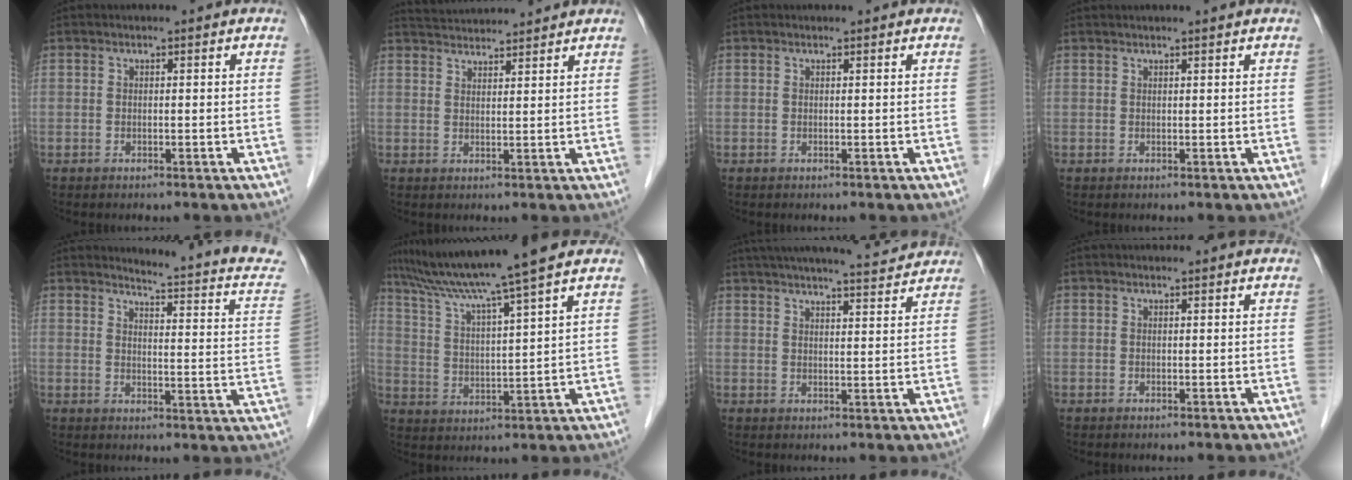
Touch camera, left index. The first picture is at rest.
{"total": 7.4, "force": [7.3, 0.0, 1.4], "torque": [-0.032, 0.033, 0.112]}
{"total": 0.8, "force": [0.8, 0.2, 0.1], "torque": [-0.010, 0.006, 0.011]}
{"total": 2.7, "force": [2.5, -0.3, 0.9], "torque": [-0.011, 0.015, 0.036]}
{"total": 13.8, "force": [13.0, 0.8, 4.7], "torque": [-0.050, -0.070, 0.124]}
{"total": 13.4, "force": [11.1, -1.8, 7.2], "torque": [-0.131, 0.014, 0.186]}
{"total": 15.1, "force": [13.9, 1.3, 5.6], "torque": [-0.090, 0.021, 0.188]}
{"total": 1.2, "force": [1.2, 0.1, 0.1], "torque": [-0.012, 0.007, 0.015]}